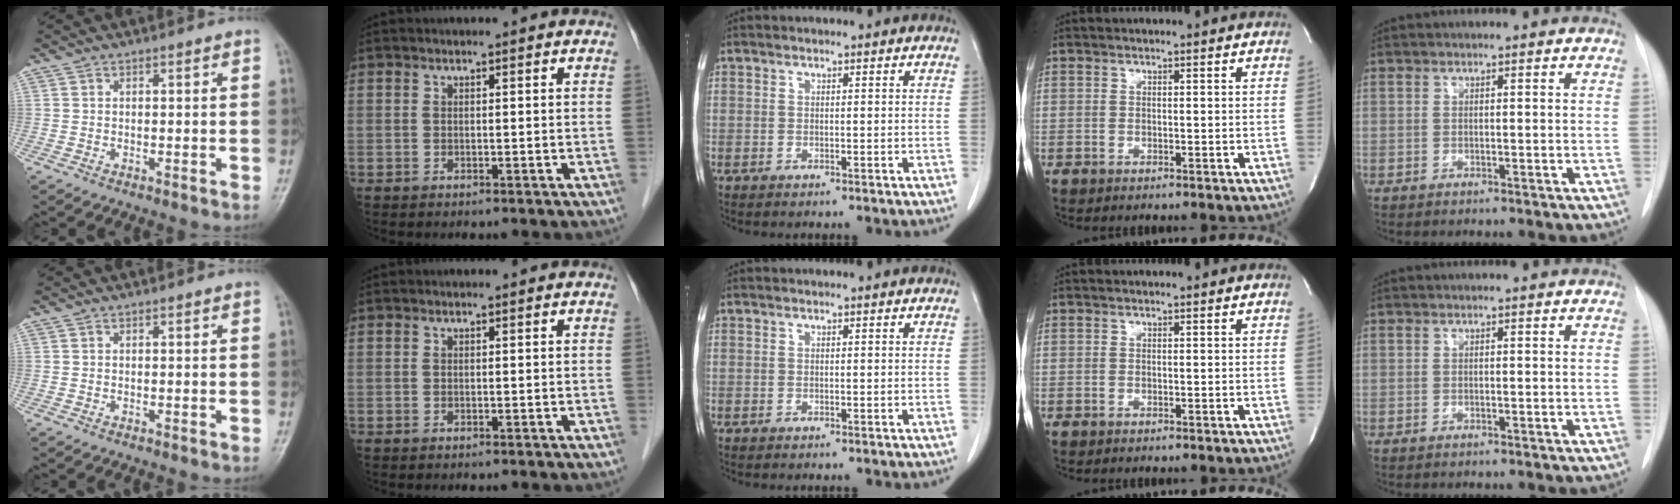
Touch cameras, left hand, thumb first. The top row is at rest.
{}